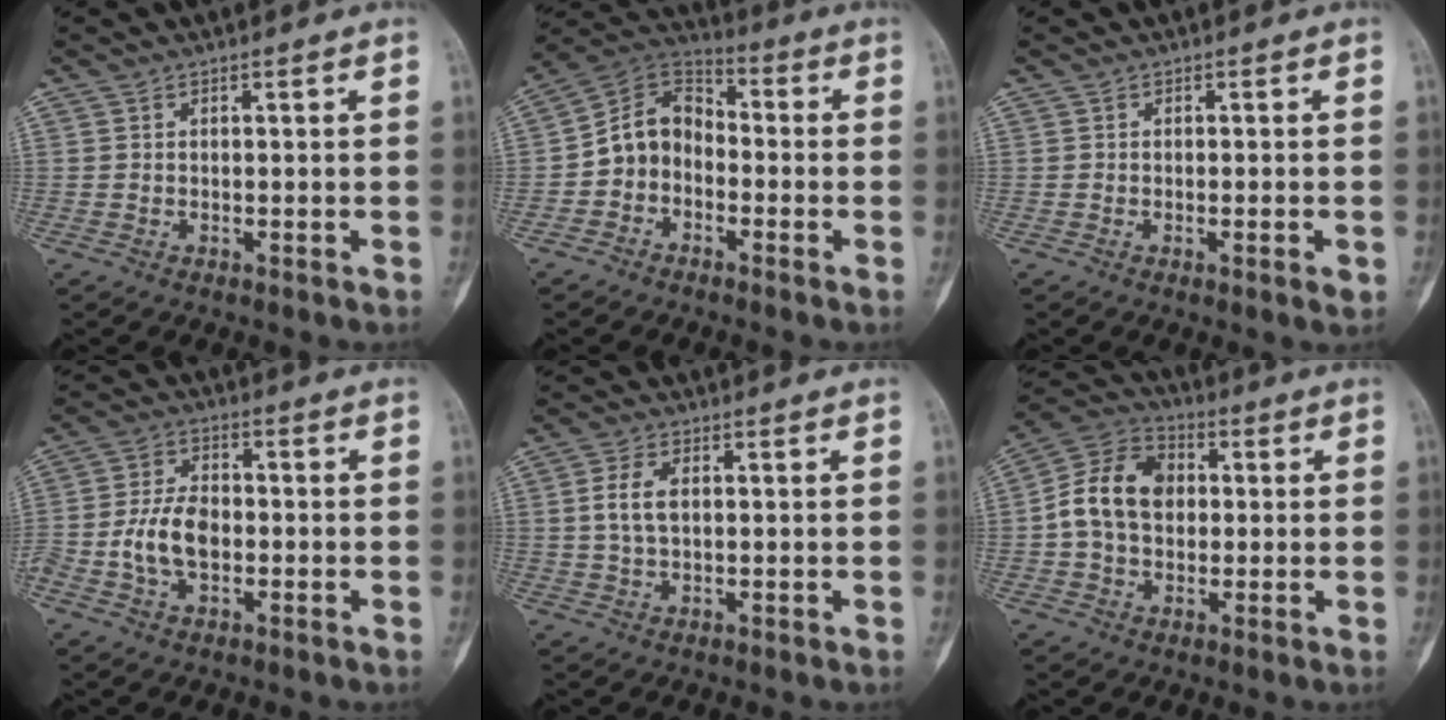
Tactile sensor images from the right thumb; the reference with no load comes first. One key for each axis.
{"total": 9.1, "fx": -2.3, "fy": 7.1, "fz": 5.0, "tx": -0.071, "ty": 0.049, "tz": -0.059}
{"total": 1.8, "fx": -0.5, "fy": 0.3, "fz": 1.7, "tx": -0.027, "ty": -0.004, "tz": -0.004}
{"total": 7.9, "fx": -1.7, "fy": 4.7, "fz": 6.1, "tx": -0.123, "ty": 0.018, "tz": -0.040}
{"total": 4.1, "fx": 0.7, "fy": 2.1, "fz": 3.4, "tx": -0.077, "ty": 0.003, "tz": 0.011}
{"total": 12.1, "fx": 0.7, "fy": 9.1, "fz": 8.0, "tx": -0.131, "ty": 0.029, "tz": 0.005}